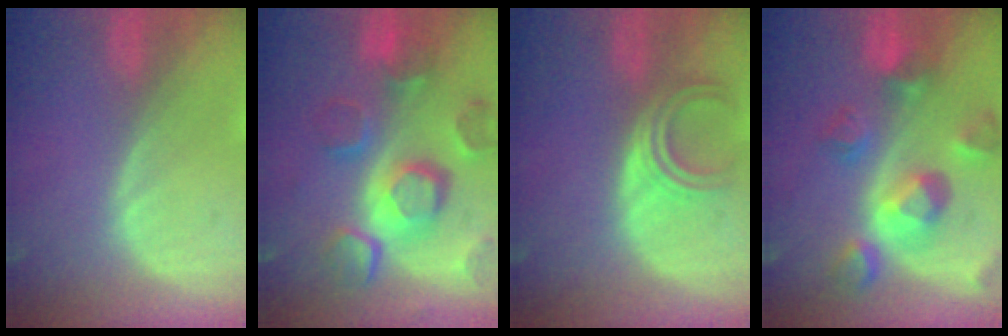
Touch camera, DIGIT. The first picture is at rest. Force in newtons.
{"total": 12.2, "press": 10.6, "slide": 6.0}
{"total": 4.4, "press": 4.3, "slide": 1.1}
{"total": 10.3, "press": 9.1, "slide": 4.7}